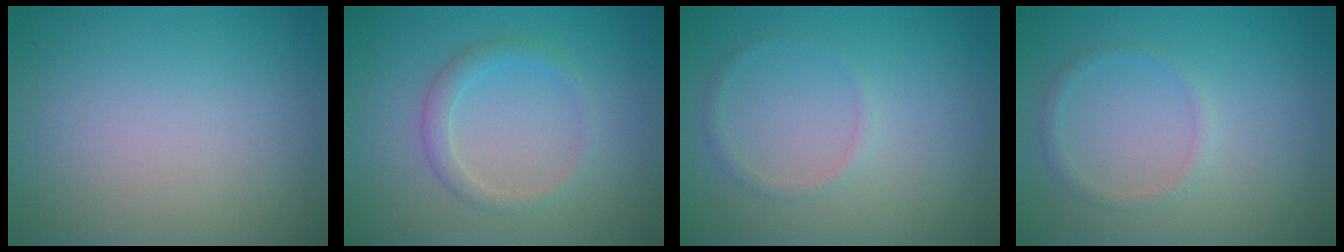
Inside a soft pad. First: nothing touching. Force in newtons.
{"total": 1.9, "press": 1.9, "slide": 0.1}
{"total": 0.9, "press": 0.9, "slide": 0.1}
{"total": 1.1, "press": 1.1, "slide": 0.0}